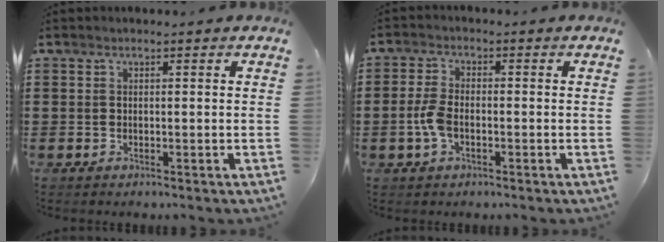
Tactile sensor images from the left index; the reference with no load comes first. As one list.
[{"total": 4.3, "force": [-0.9, 2.1, 3.6], "torque": [-0.093, -0.005, -0.022]}]